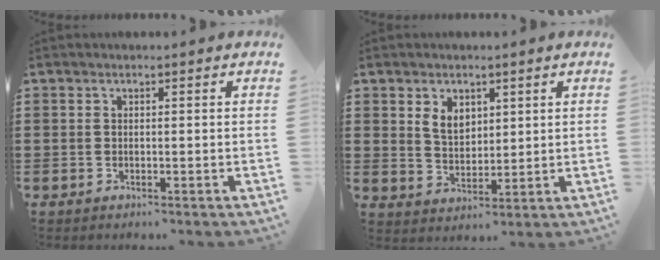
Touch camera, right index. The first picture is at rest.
{"total": 4.3, "force": [2.0, 3.0, 2.2], "torque": [-0.053, 0.011, 0.036]}